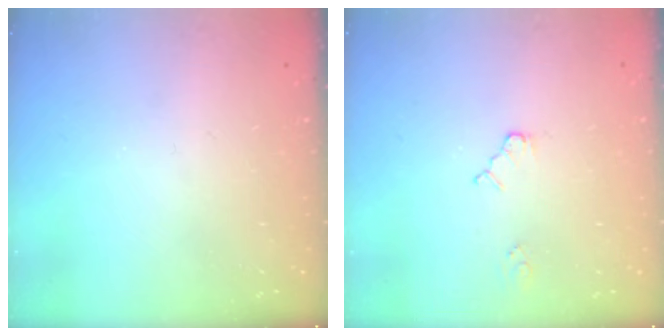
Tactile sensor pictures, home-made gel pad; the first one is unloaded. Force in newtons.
{"total": 1.9, "press": 1.9, "slide": 0.3}